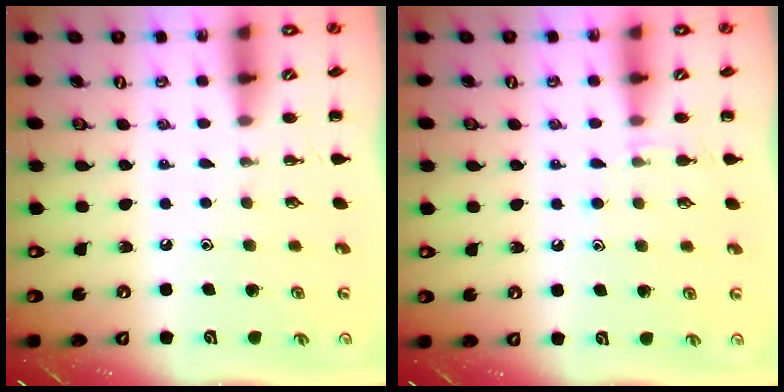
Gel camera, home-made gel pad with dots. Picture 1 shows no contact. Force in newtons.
{"total": 6.2, "press": 5.9, "slide": 2.0}